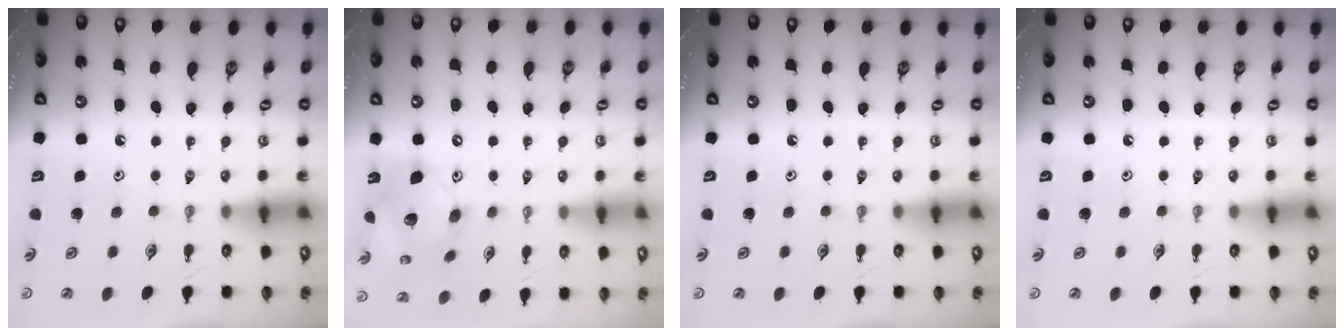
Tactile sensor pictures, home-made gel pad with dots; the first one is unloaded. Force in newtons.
{"total": 15.3, "press": 15.1, "slide": 2.5}
{"total": 0.0}
{"total": 0.0}